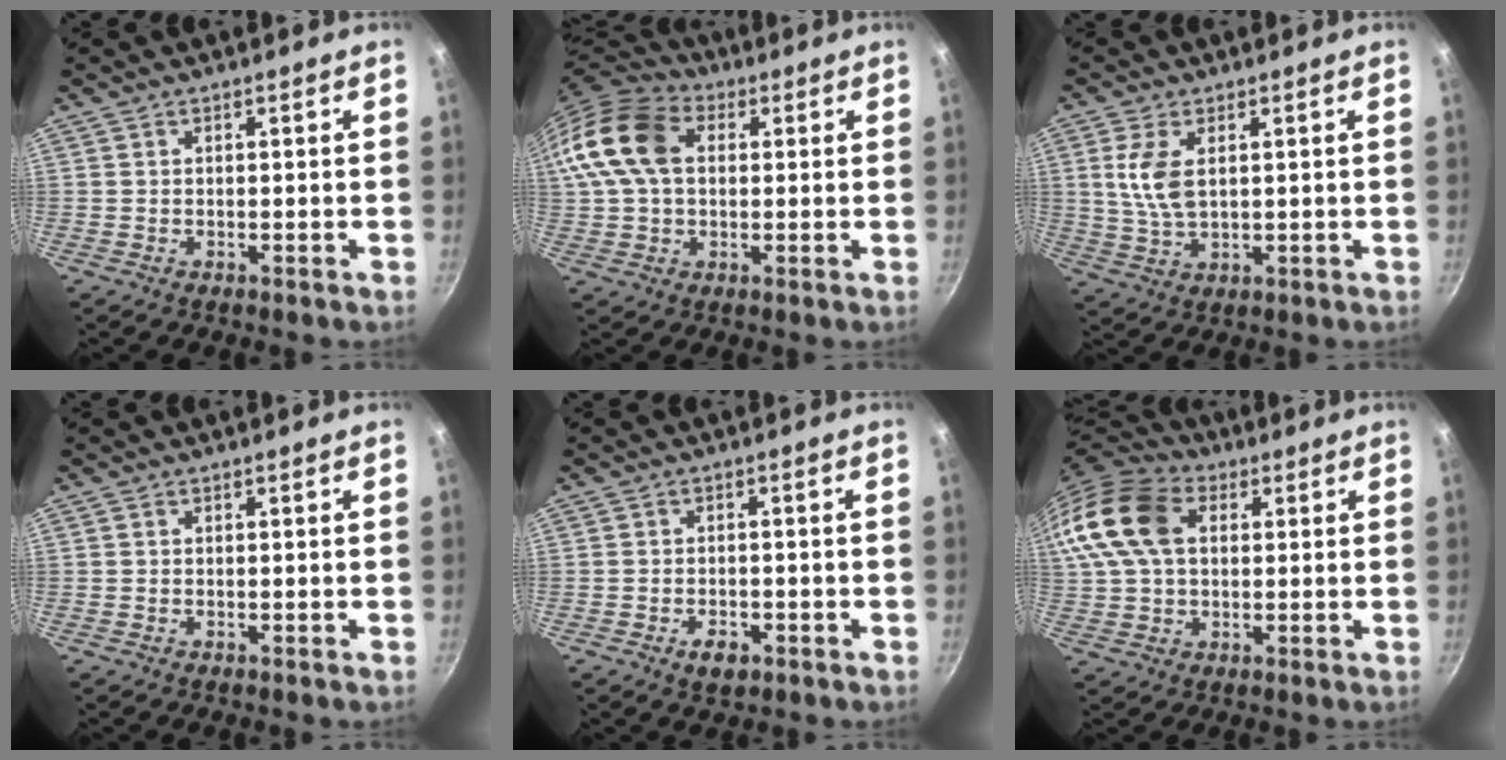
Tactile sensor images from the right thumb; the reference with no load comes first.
{"total": 14.8, "force": [3.0, 10.1, 10.4], "torque": [-0.189, 0.022, 0.038]}
{"total": 7.1, "force": [1.8, 3.6, 5.9], "torque": [-0.119, -0.008, 0.039]}
{"total": 0.0}
{"total": 3.6, "force": [-1.7, 2.1, 2.3], "torque": [-0.035, 0.012, -0.025]}
{"total": 17.8, "force": [4.6, 12.0, 12.3], "torque": [-0.247, 0.020, 0.069]}